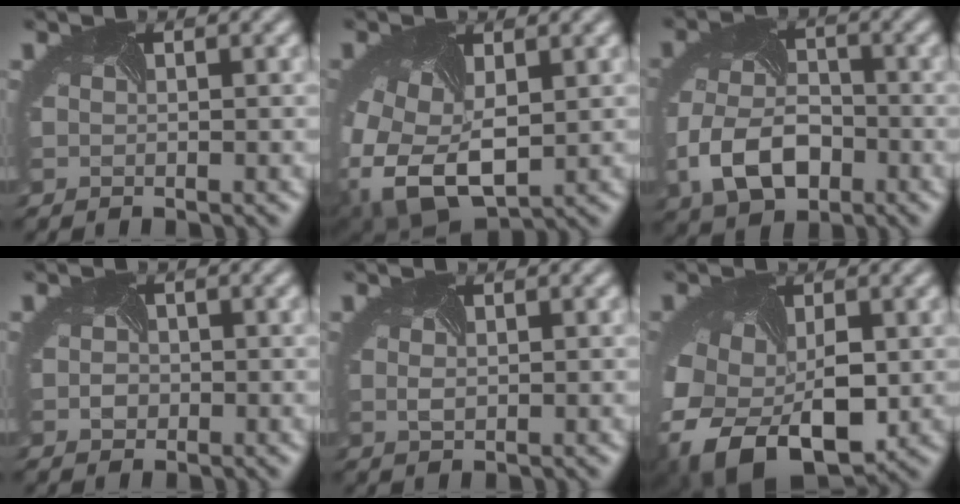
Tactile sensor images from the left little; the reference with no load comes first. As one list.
[{"total": 11.3, "force": [-2.7, 7.2, 8.3], "torque": [-0.206, -0.041, -0.029]}, {"total": 6.8, "force": [-2.8, 4.4, 4.4], "torque": [-0.100, -0.013, -0.050]}, {"total": 1.3, "force": [-0.3, 1.2, 0.3], "torque": [-0.006, -0.003, -0.008]}, {"total": 0.8, "force": [0.2, 0.6, 0.6], "torque": [-0.018, -0.004, 0.009]}, {"total": 12.7, "force": [-4.0, 8.3, 8.7], "torque": [-0.202, -0.046, -0.049]}]